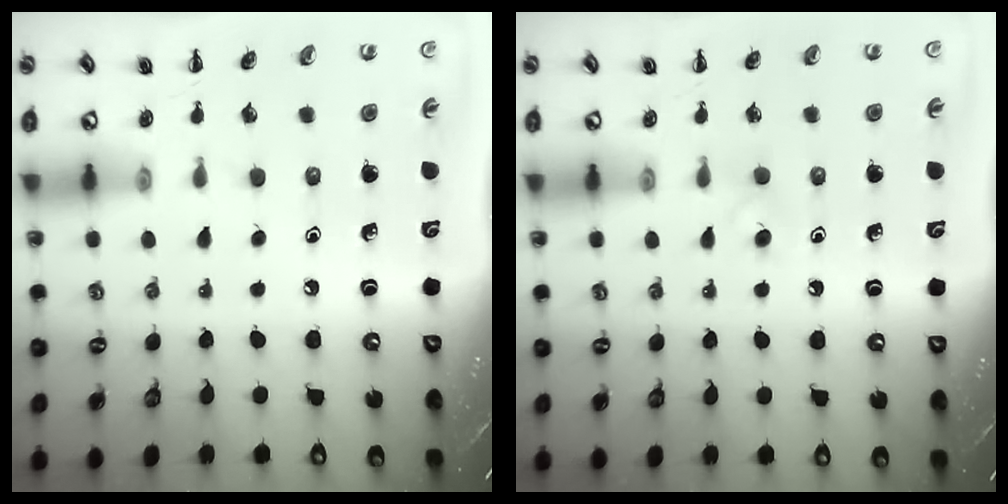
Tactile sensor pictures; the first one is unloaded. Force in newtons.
{"total": 3.0, "press": 2.6, "slide": 1.4}